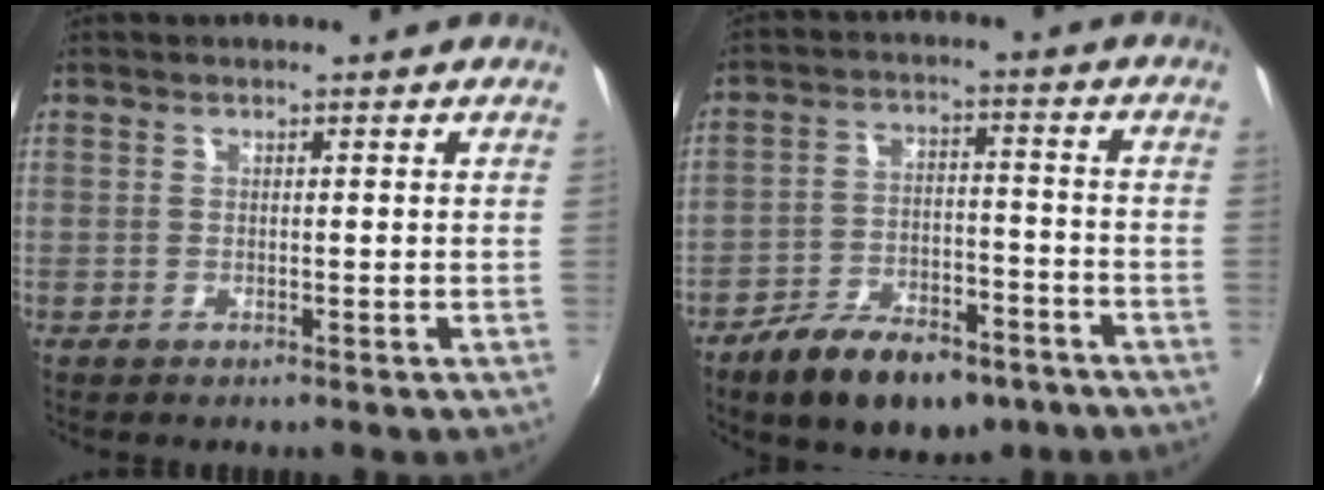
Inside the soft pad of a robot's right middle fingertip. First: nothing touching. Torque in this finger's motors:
{"motor_torque": [0.75, -1.07, 0.09, 0.03]}